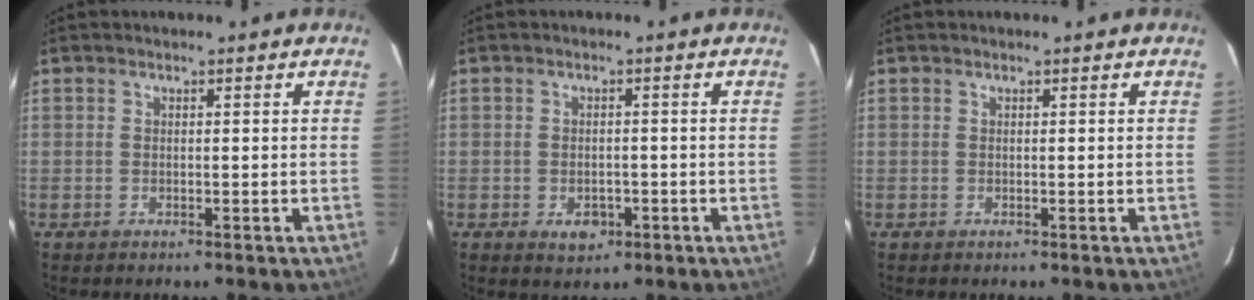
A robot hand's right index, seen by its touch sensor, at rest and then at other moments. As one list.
[{"total": 4.0, "force": [-1.5, 3.0, 2.2], "torque": [-0.043, -0.002, -0.014]}, {"total": 0.0}]